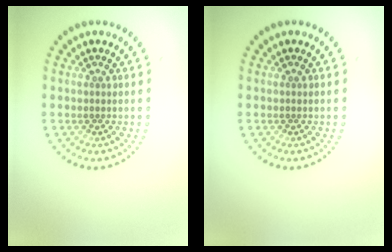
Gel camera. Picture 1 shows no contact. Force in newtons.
{"total": 0.0}